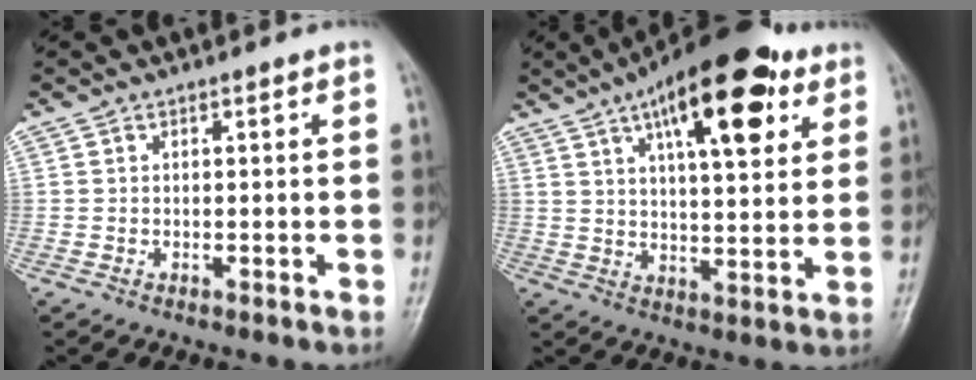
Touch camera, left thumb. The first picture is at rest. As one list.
[{"total": 19.4, "force": [9.7, 7.2, 15.1], "torque": [-0.204, -0.017, 0.146]}]